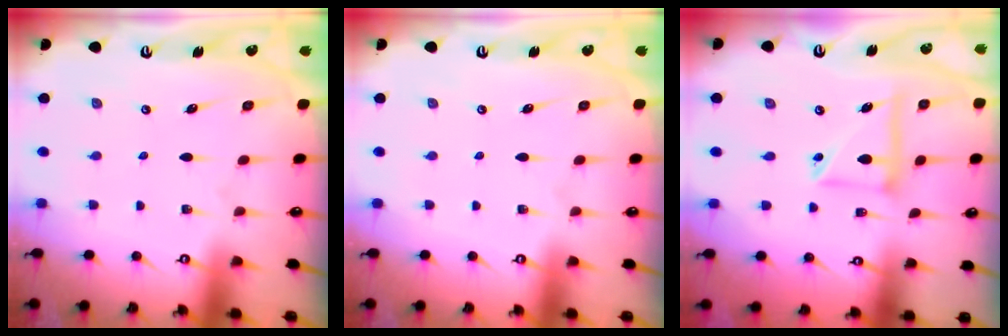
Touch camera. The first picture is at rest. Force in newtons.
{"total": 0.0}
{"total": 10.2, "press": 10.2, "slide": 1.0}